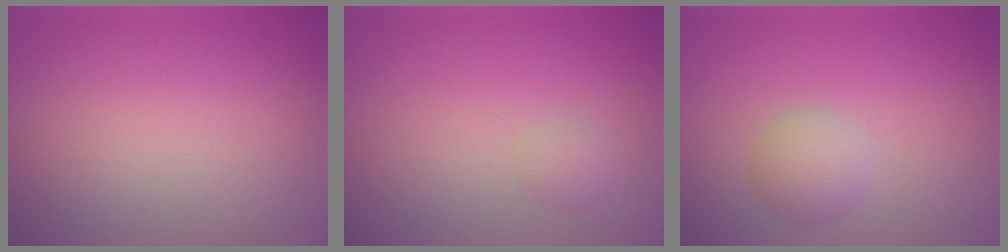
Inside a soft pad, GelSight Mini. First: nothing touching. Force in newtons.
{"total": 1.0, "press": 1.0, "slide": 0.0}
{"total": 2.3, "press": 2.3, "slide": 0.1}